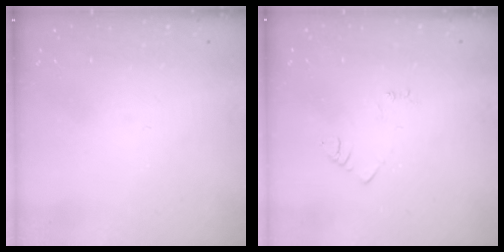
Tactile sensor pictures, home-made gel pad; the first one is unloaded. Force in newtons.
{"total": 2.7, "press": 2.7, "slide": 0.4}